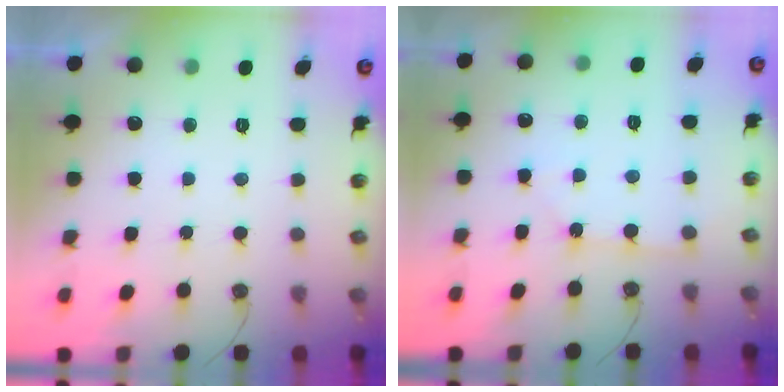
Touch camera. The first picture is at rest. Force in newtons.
{"total": 4.1, "press": 4.1, "slide": 0.5}